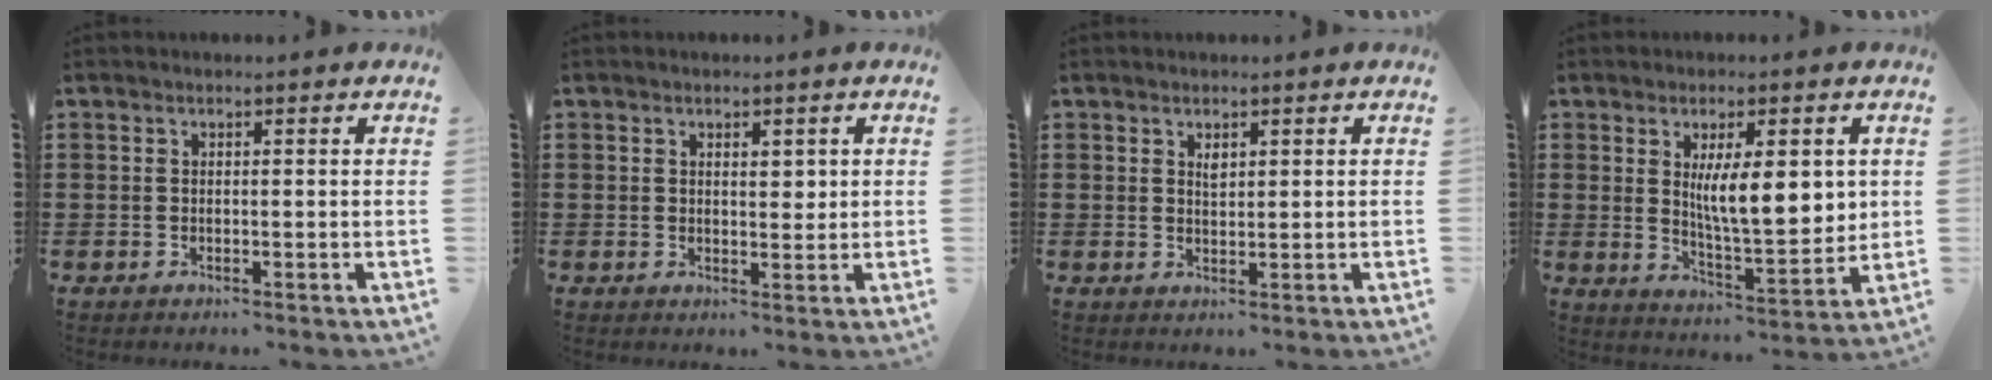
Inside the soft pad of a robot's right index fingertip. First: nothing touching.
{"total": 2.1, "force": [0.9, 1.2, 1.5], "torque": [-0.016, 0.000, 0.011]}
{"total": 1.2, "force": [0.7, 0.7, 0.7], "torque": [-0.008, 0.000, 0.011]}
{"total": 9.8, "force": [2.3, 3.2, 8.9], "torque": [-0.141, -0.008, 0.033]}